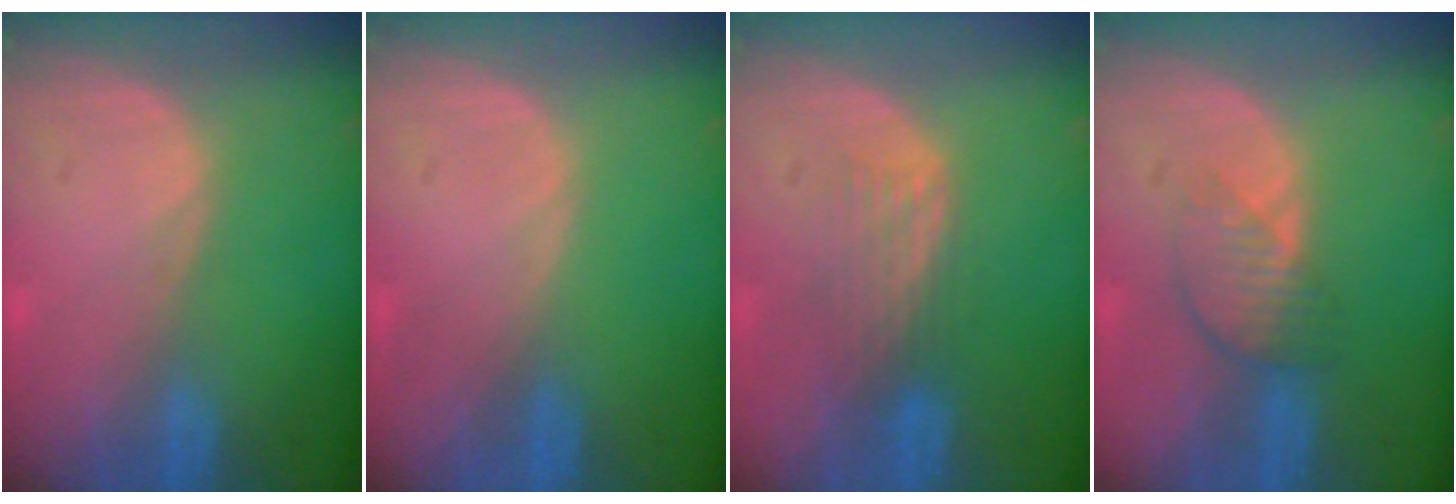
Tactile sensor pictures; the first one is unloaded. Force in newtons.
{"total": 0.0}
{"total": 4.4, "press": 3.7, "slide": 2.4}
{"total": 4.0, "press": 3.7, "slide": 1.6}